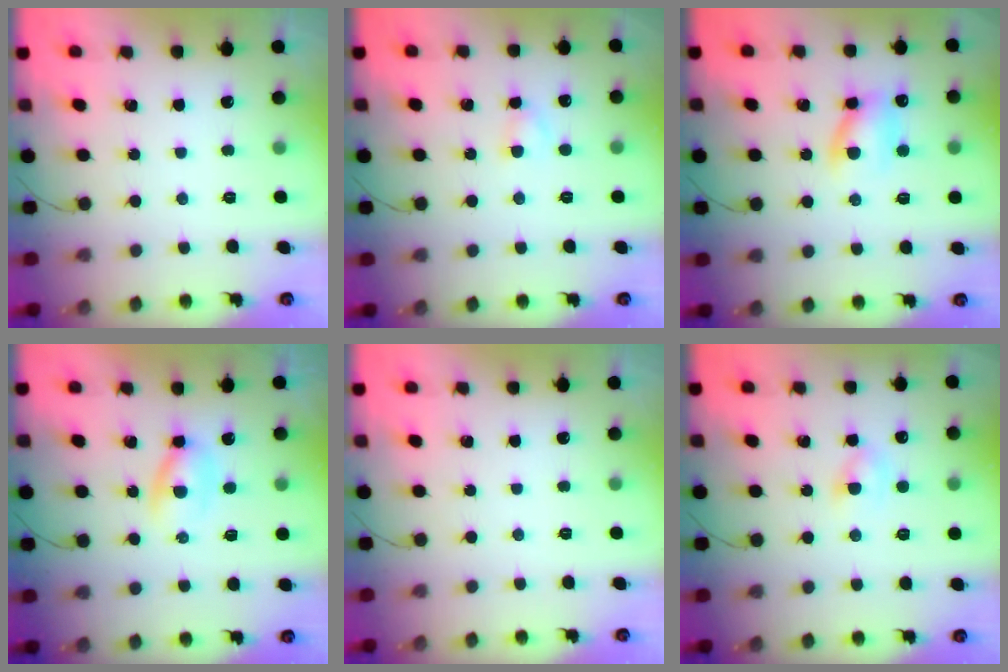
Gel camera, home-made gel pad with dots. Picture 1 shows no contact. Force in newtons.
{"total": 2.8, "press": 2.6, "slide": 1.1}
{"total": 9.2, "press": 9.0, "slide": 1.7}
{"total": 3.6, "press": 3.5, "slide": 1.1}
{"total": 0.0}
{"total": 2.2, "press": 2.1, "slide": 0.9}